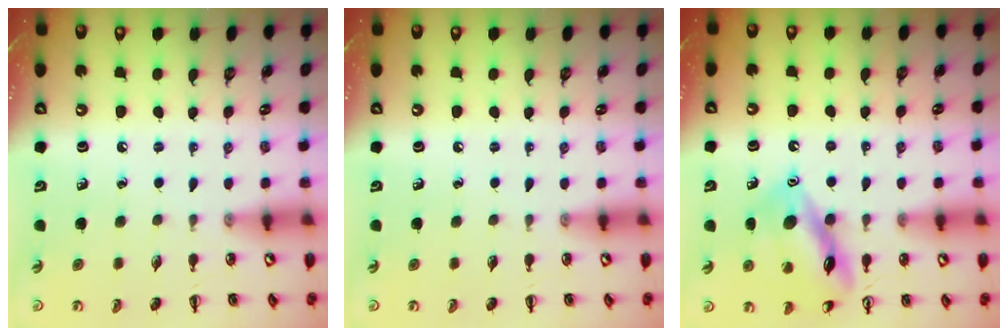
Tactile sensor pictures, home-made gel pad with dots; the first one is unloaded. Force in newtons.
{"total": 0.0}
{"total": 13.8, "press": 13.7, "slide": 1.3}